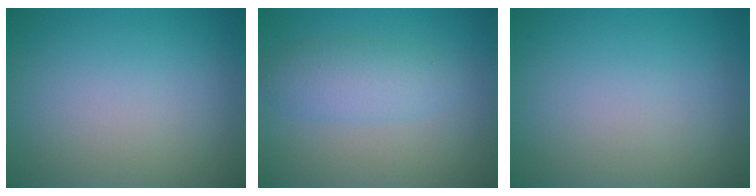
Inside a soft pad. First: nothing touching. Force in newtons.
{"total": 2.9, "press": 2.9, "slide": 0.1}
{"total": 0.0}